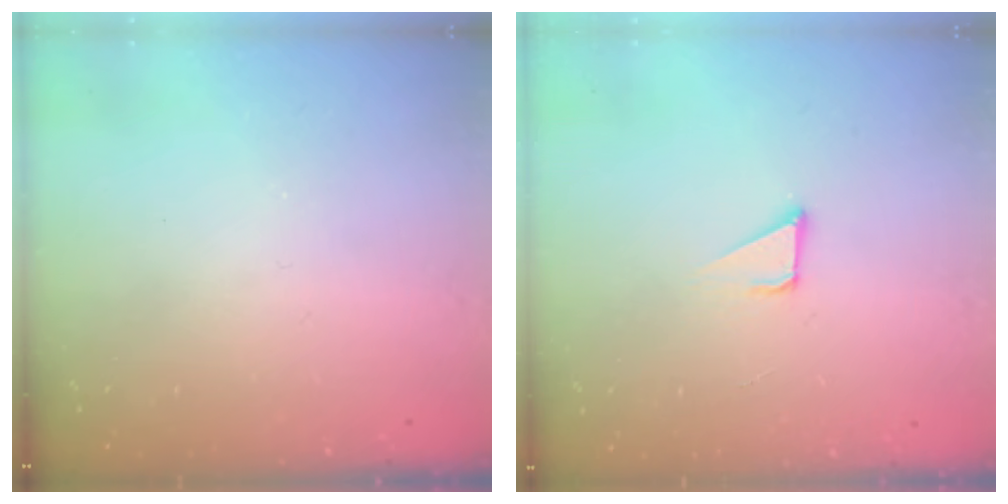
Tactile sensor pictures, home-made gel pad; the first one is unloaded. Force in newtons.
{"total": 2.2, "press": 2.2, "slide": 0.2}